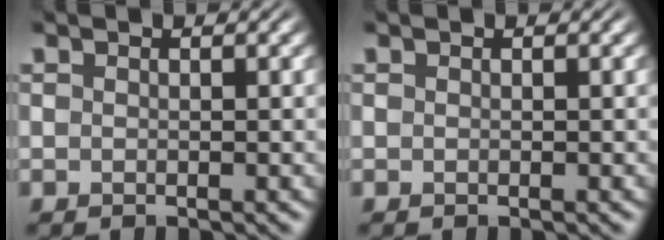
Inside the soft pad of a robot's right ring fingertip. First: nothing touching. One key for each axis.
{"total": 0.0}